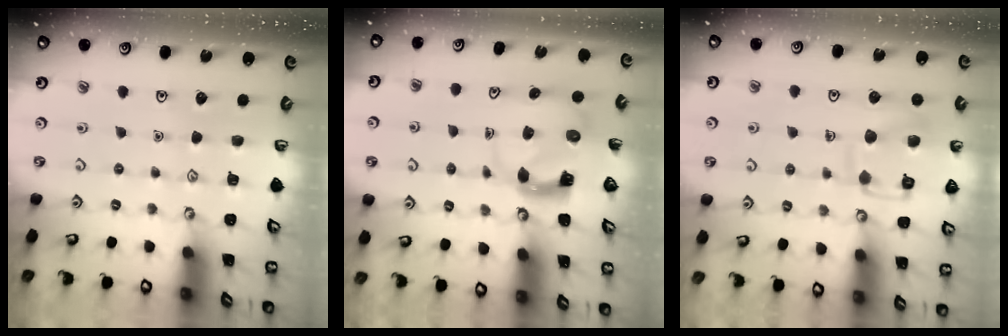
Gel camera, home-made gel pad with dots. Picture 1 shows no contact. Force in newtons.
{"total": 3.8, "press": 3.8, "slide": 0.4}
{"total": 11.6, "press": 11.6, "slide": 0.5}